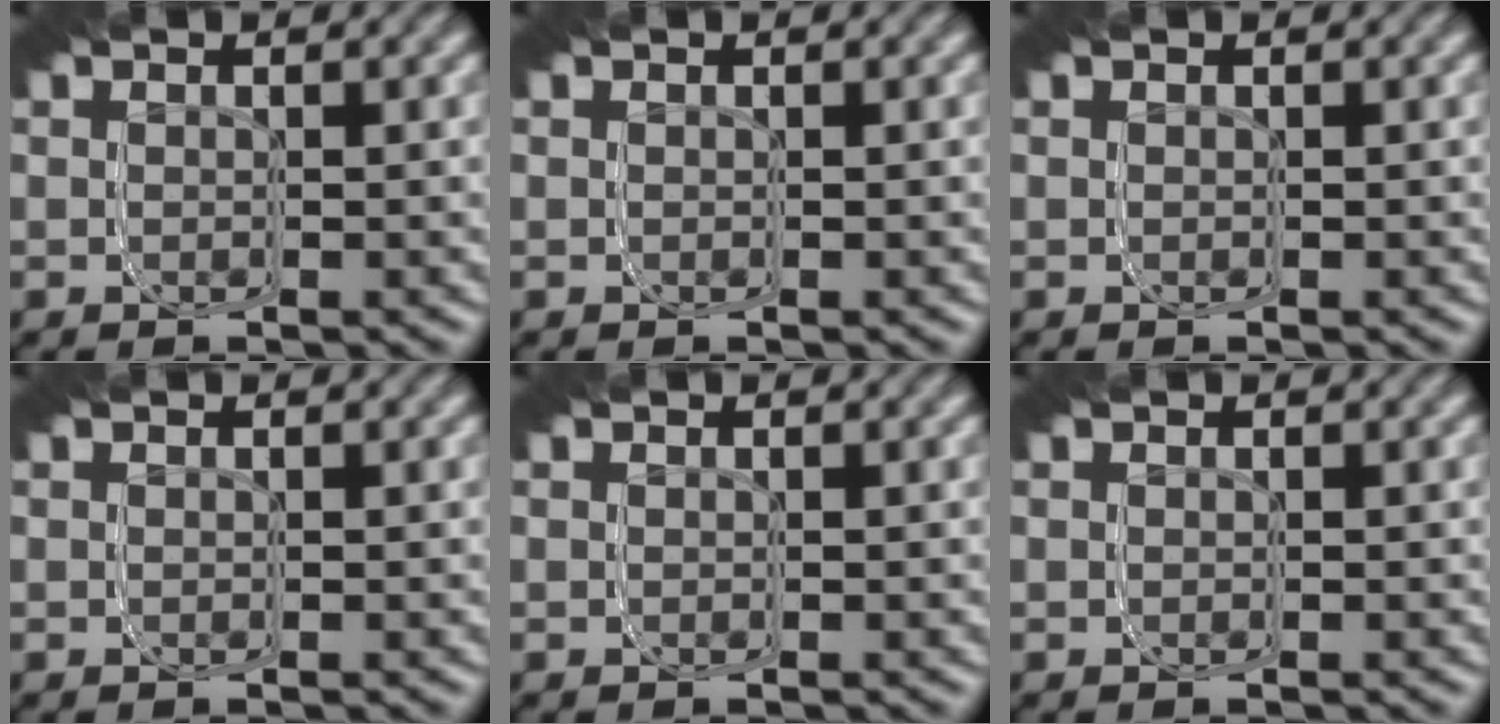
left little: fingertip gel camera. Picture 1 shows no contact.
{"total": 0.0}
{"total": 0.0}
{"total": 0.0}
{"total": 0.0}
{"total": 0.0}